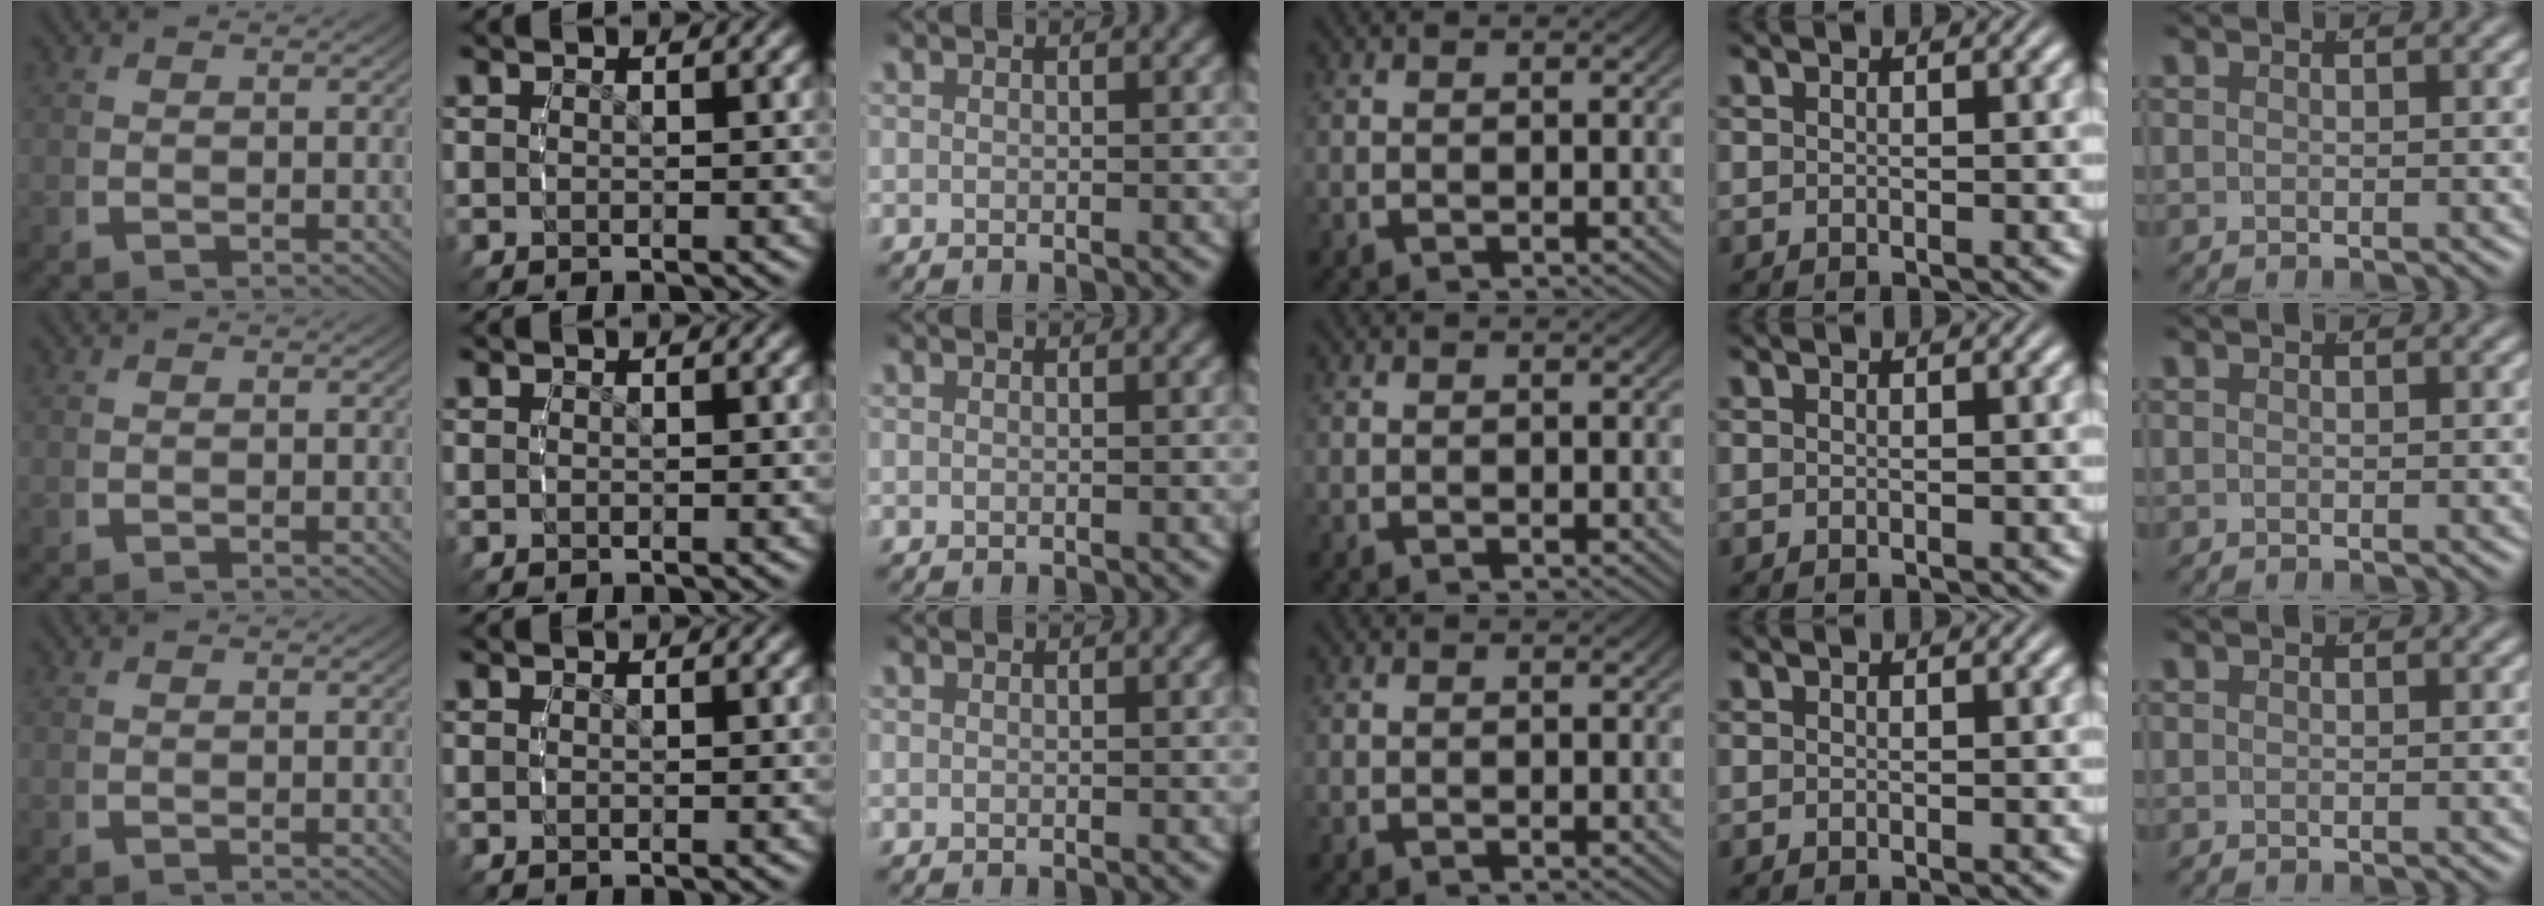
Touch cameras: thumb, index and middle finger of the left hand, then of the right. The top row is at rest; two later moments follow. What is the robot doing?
{"motion": "reach", "object": "glasses case"}